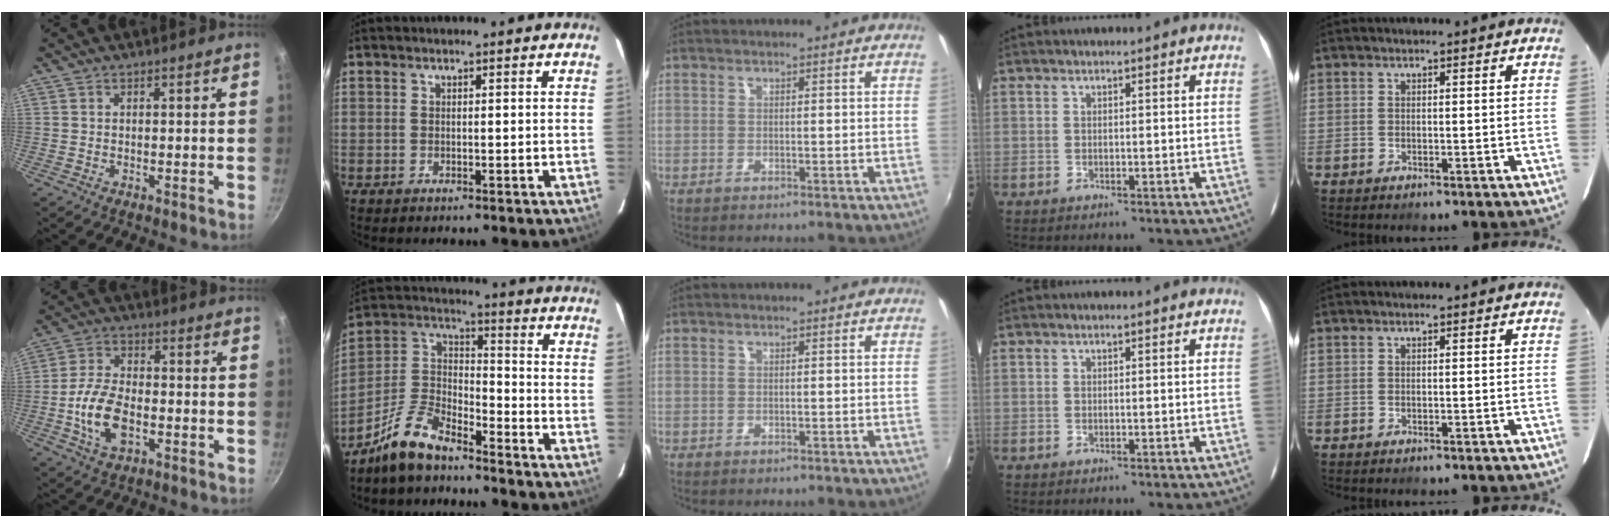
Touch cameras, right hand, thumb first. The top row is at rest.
{"thumb": {"total": 10.8, "force": [-2.7, 6.1, 8.5], "torque": [-0.160, 0.022, -0.056]}, "index": {"total": 10.9, "force": [-8.2, 4.1, 5.9], "torque": [-0.141, 0.027, -0.163]}}